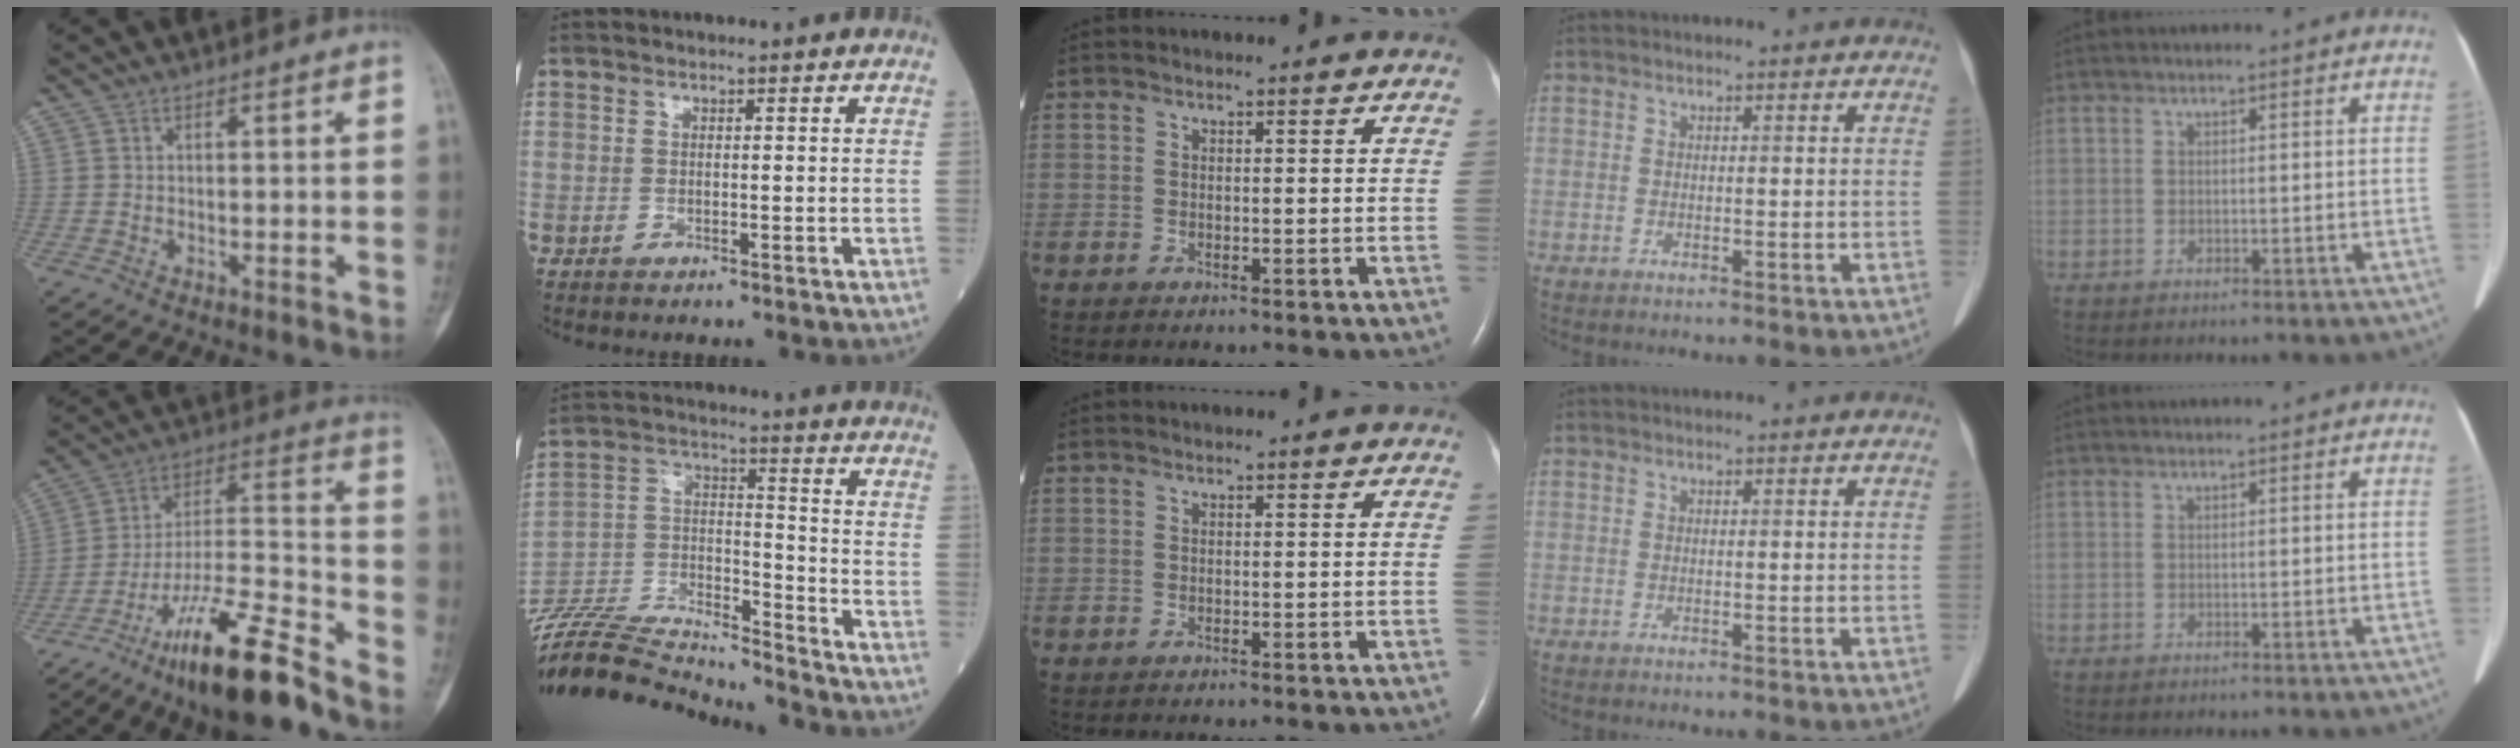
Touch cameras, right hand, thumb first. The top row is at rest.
{"thumb": {"total": 20.1, "force": [-14.7, 3.5, 13.3], "torque": [-0.250, 0.079, -0.258]}, "index": {"total": 22.0, "force": [-21.2, 1.3, 5.4], "torque": [-0.127, 0.007, -0.360]}}